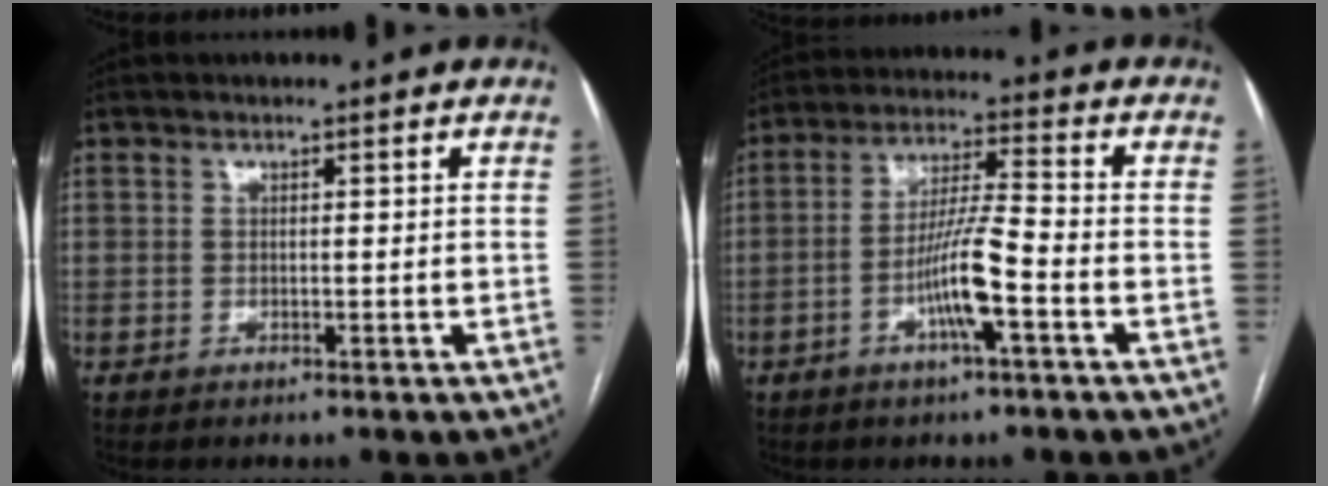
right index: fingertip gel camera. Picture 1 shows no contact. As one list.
[{"total": 8.5, "force": [-3.3, 0.2, 7.8], "torque": [-0.154, 0.004, -0.063]}]